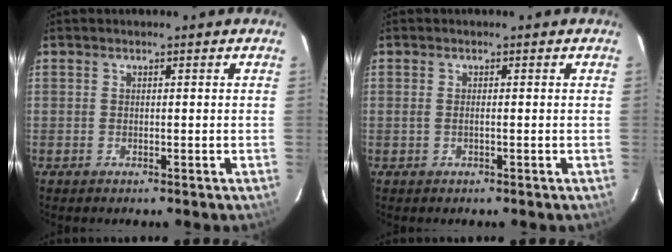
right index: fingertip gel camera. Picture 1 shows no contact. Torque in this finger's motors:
{"motor_torque": [0.17, 0.31, -0.02, 0.00]}